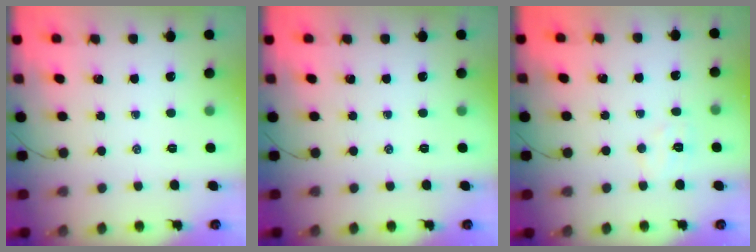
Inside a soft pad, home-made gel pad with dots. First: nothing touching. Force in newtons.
{"total": 0.0}
{"total": 4.8, "press": 4.7, "slide": 1.0}